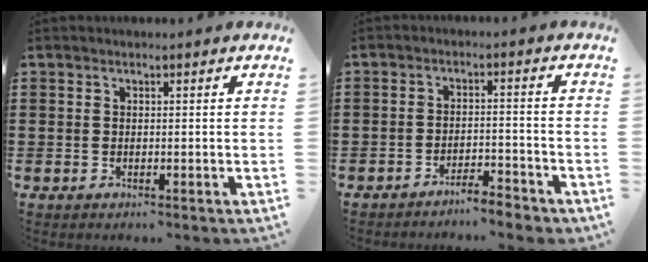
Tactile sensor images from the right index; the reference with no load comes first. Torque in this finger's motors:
{"motor_torque": [1.12, 1.02, 0.07, 0.01]}